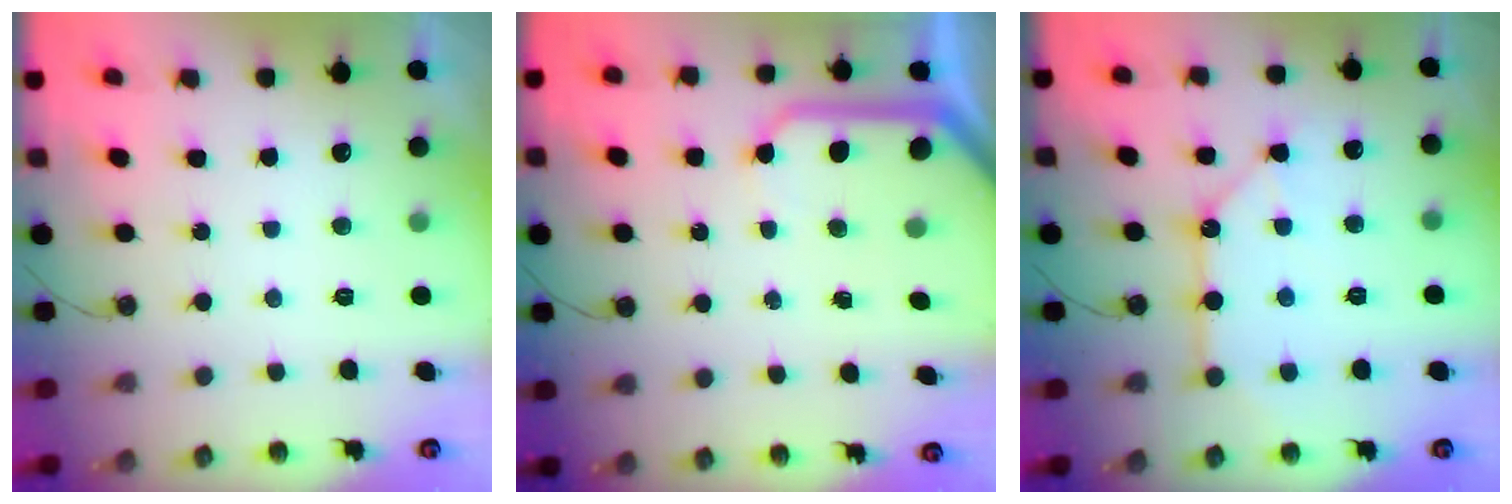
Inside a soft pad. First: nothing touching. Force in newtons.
{"total": 10.3, "press": 10.2, "slide": 1.1}
{"total": 10.8, "press": 10.7, "slide": 1.0}